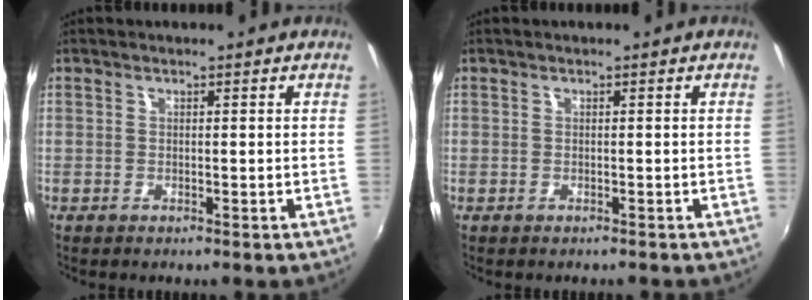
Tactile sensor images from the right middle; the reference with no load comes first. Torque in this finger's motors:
{"motor_torque": [1.07, -1.07, 0.11, 0.06]}